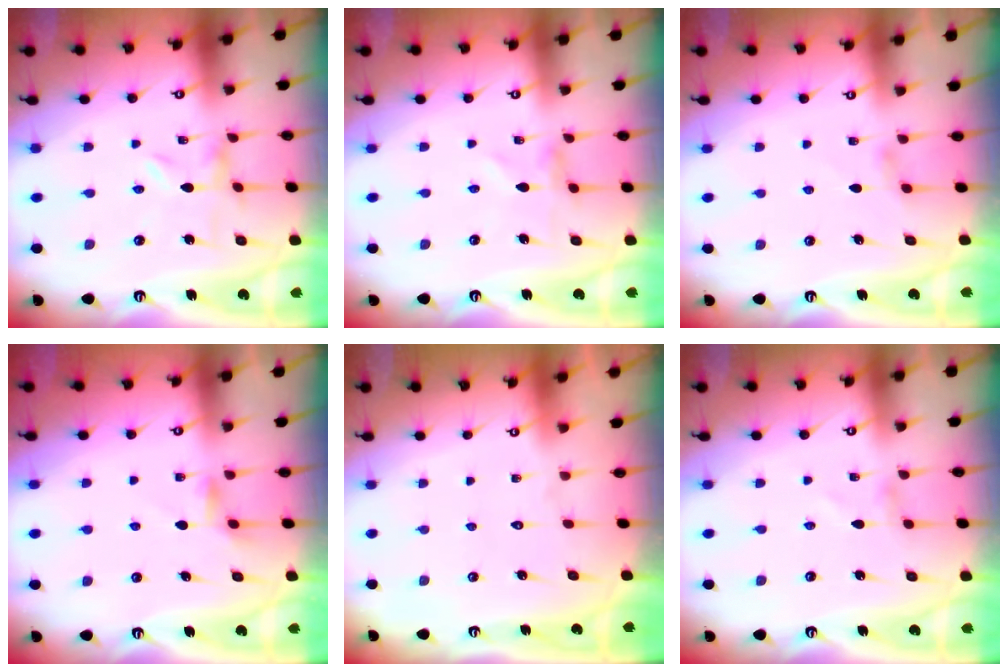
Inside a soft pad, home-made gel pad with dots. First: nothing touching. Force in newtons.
{"total": 1.0, "press": 1.0, "slide": 0.2}
{"total": 1.3, "press": 1.3, "slide": 0.3}
{"total": 2.3, "press": 2.2, "slide": 0.4}
{"total": 1.6, "press": 1.5, "slide": 0.1}
{"total": 1.1, "press": 1.1, "slide": 0.1}